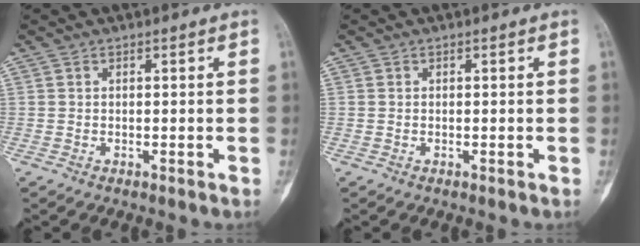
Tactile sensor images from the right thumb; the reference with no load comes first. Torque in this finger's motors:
{"motor_torque": [0.31, 0.01, 0.05, -0.11, 0.04]}